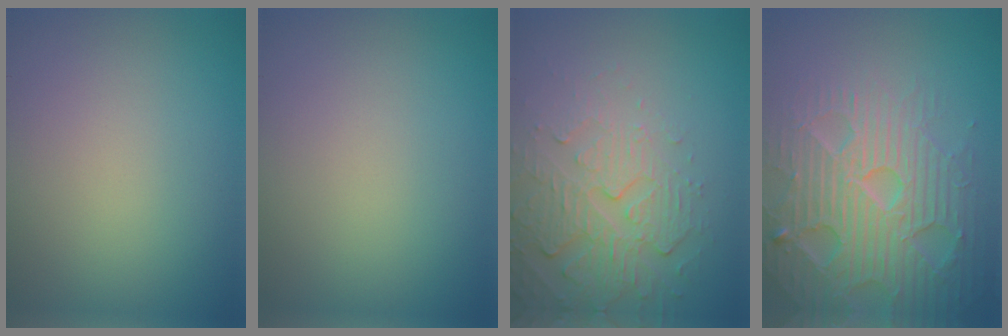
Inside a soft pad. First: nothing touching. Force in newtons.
{"total": 0.0}
{"total": 5.4, "press": 3.6, "slide": 4.0}
{"total": 7.4, "press": 7.2, "slide": 1.4}